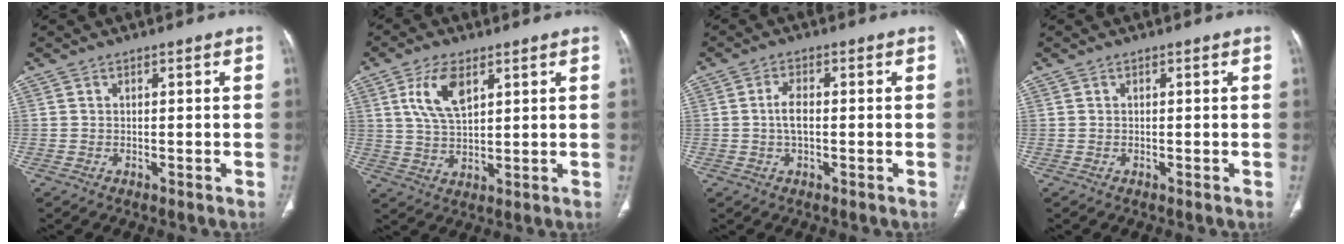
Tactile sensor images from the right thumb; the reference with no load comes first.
{"total": 8.4, "force": [3.6, 4.1, 6.4], "torque": [-0.120, -0.013, 0.074]}
{"total": 3.7, "force": [-0.2, 1.8, 3.2], "torque": [-0.065, 0.006, -0.008]}
{"total": 0.0}